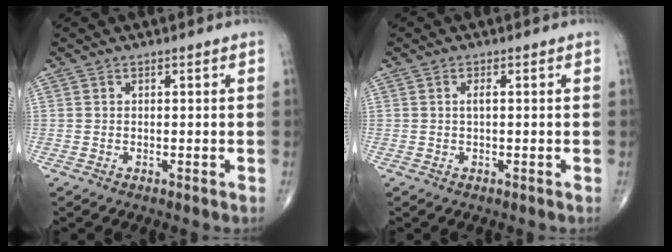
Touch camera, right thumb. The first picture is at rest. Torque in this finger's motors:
{"motor_torque": [0.29, 0.06, 0.17, -0.18, -0.01]}